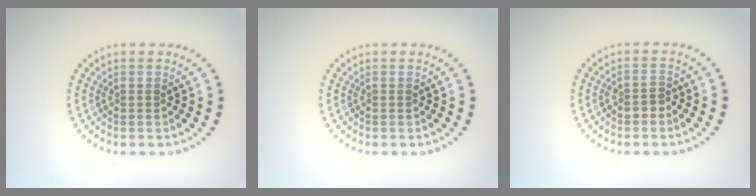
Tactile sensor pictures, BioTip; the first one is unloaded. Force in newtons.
{"total": 0.0}
{"total": 1.4, "press": 1.2, "slide": 0.6}